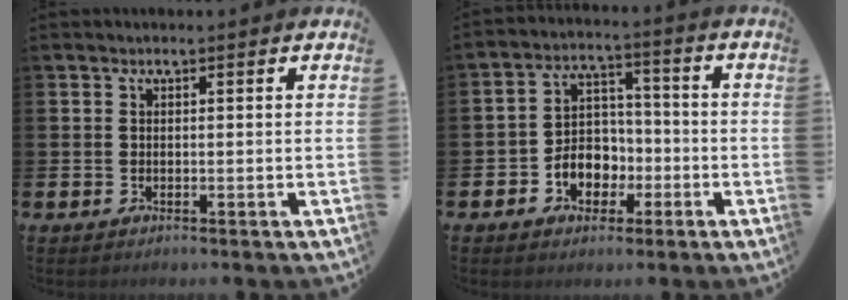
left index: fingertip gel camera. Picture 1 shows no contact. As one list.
[{"total": 5.3, "force": [-1.9, 4.6, 1.8], "torque": [-0.032, 0.005, -0.039]}]